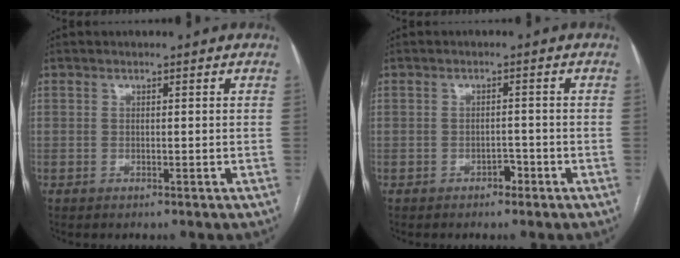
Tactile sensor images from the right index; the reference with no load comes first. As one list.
[{"total": 1.7, "force": [-1.2, 0.9, 0.9], "torque": [-0.012, 0.004, -0.017]}]